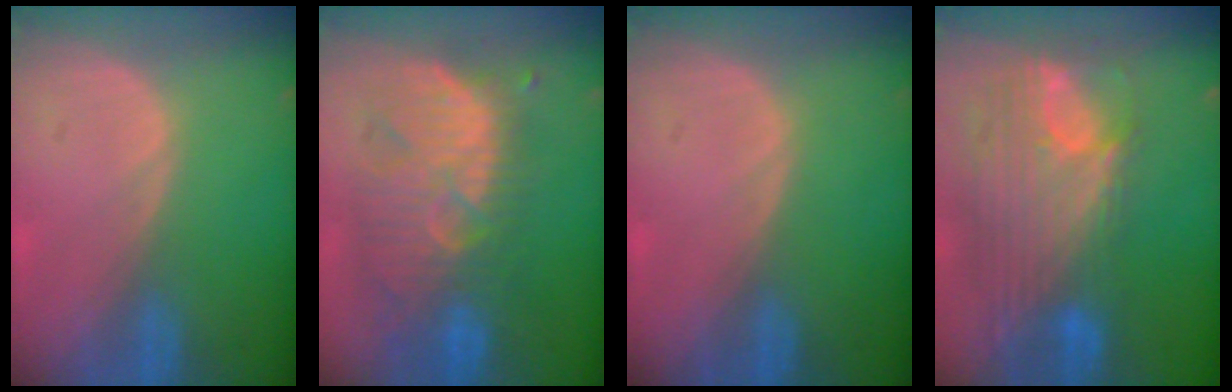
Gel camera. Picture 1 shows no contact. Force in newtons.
{"total": 11.0, "press": 10.5, "slide": 3.0}
{"total": 0.0}
{"total": 12.2, "press": 10.3, "slide": 6.5}